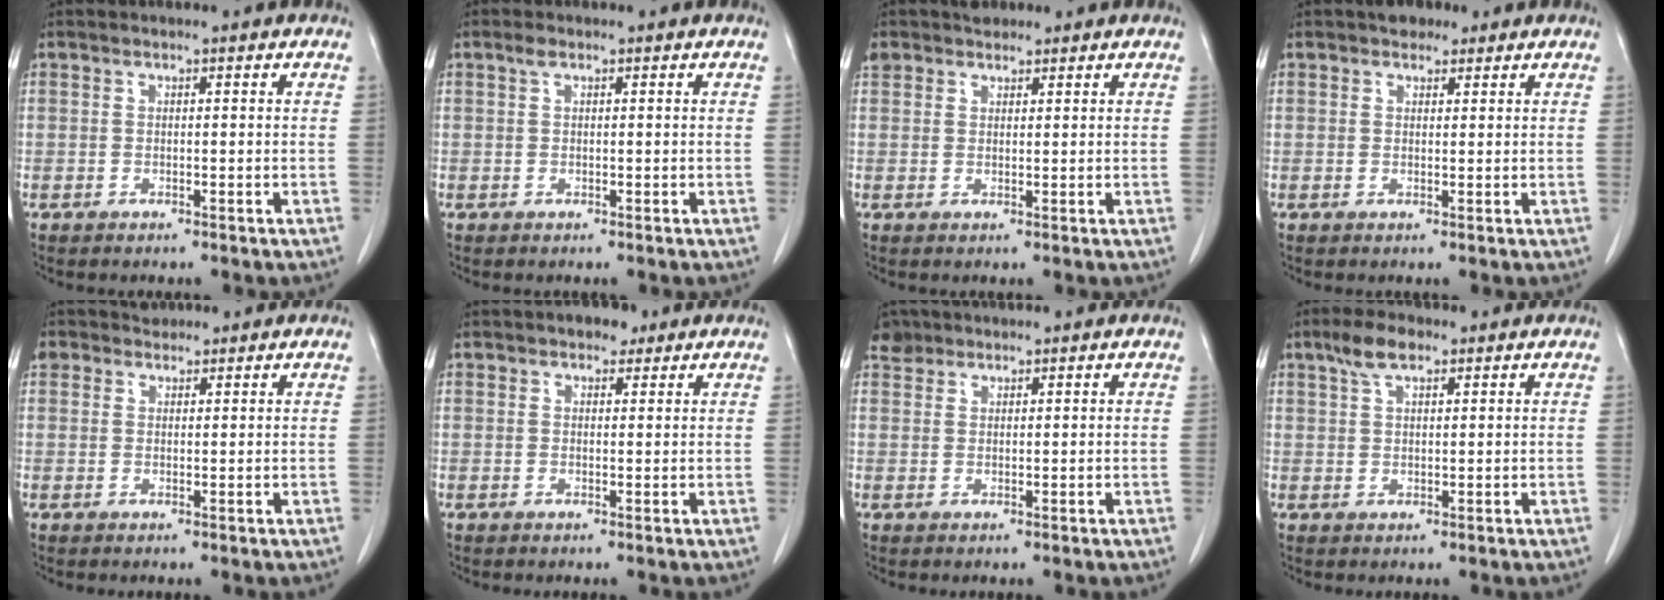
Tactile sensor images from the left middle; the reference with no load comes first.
{"total": 0.9, "force": [0.5, 0.4, 0.6], "torque": [-0.011, 0.007, 0.009]}
{"total": 3.2, "force": [2.5, 1.9, 0.4], "torque": [-0.010, 0.014, 0.046]}
{"total": 2.6, "force": [1.9, 1.4, 0.9], "torque": [-0.016, 0.010, 0.028]}
{"total": 2.8, "force": [2.1, 1.8, 0.0], "torque": [0.000, 0.015, 0.037]}
{"total": 2.6, "force": [1.8, 1.4, 1.1], "torque": [-0.017, 0.007, 0.025]}
{"total": 2.1, "force": [1.8, 1.1, -0.2], "torque": [0.002, 0.007, 0.032]}
{"total": 4.2, "force": [2.8, 1.6, 2.7], "torque": [-0.060, 0.010, 0.056]}